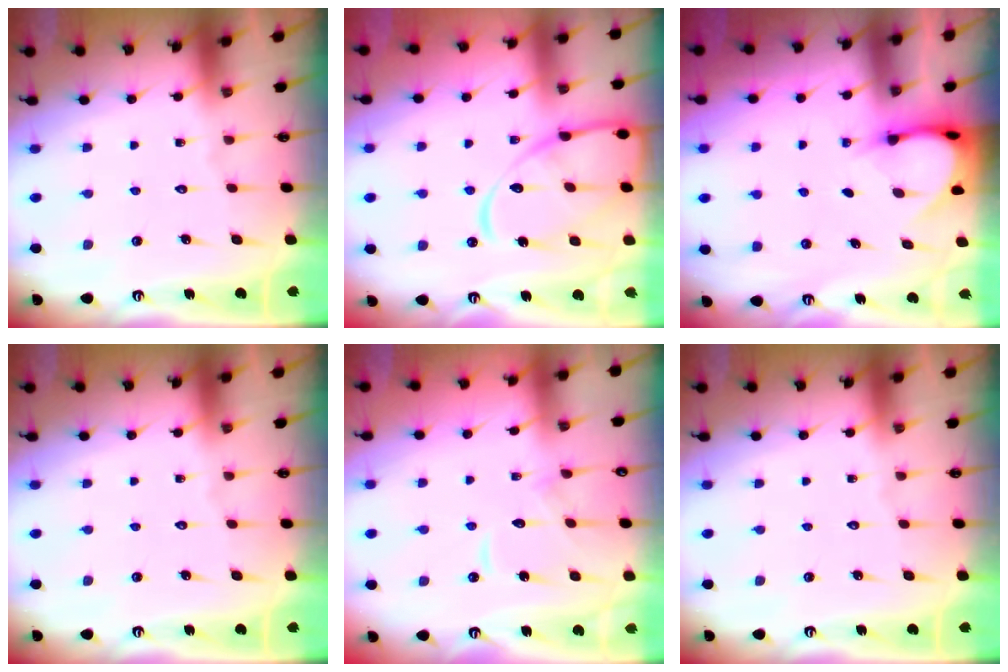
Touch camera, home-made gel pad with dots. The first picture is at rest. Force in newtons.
{"total": 16.1, "press": 16.1, "slide": 1.5}
{"total": 3.9, "press": 3.9, "slide": 0.3}
{"total": 0.0}
{"total": 9.4, "press": 9.3, "slide": 1.0}
{"total": 0.0}